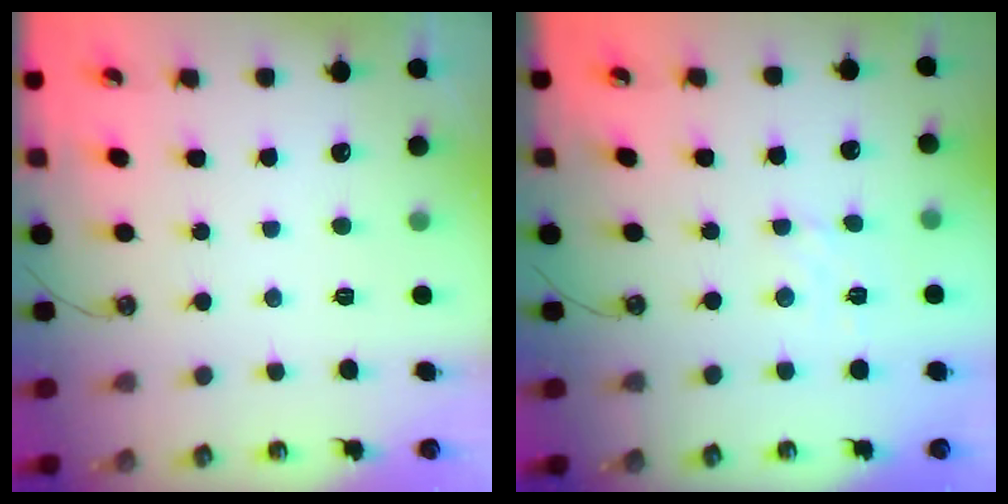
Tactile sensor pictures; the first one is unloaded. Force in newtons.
{"total": 1.6, "press": 1.5, "slide": 0.5}